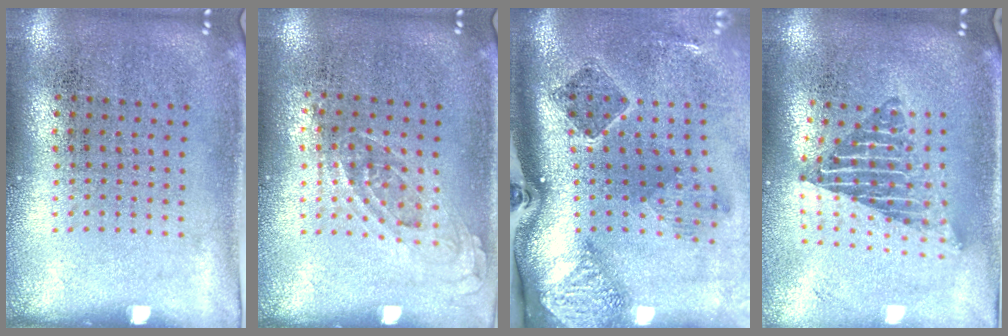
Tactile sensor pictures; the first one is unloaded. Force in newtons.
{"total": 0.8, "press": 0.7, "slide": 0.4}
{"total": 2.8, "press": 1.9, "slide": 2.1}
{"total": 2.0, "press": 1.6, "slide": 1.3}